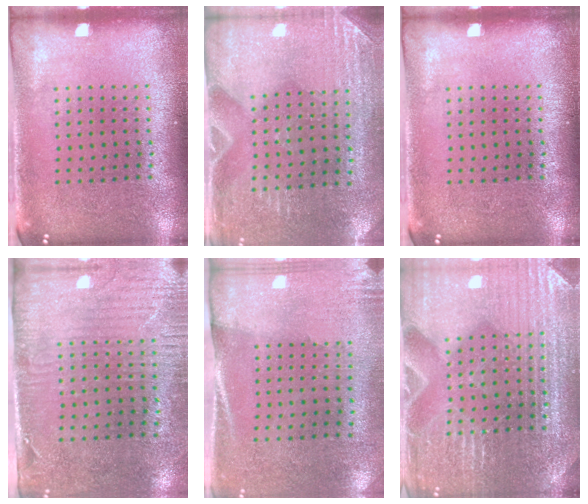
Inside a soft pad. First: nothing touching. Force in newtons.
{"total": 3.0, "press": 2.8, "slide": 1.0}
{"total": 0.0}
{"total": 3.0, "press": 2.4, "slide": 1.7}
{"total": 2.7, "press": 2.3, "slide": 1.4}
{"total": 4.4, "press": 4.3, "slide": 1.2}